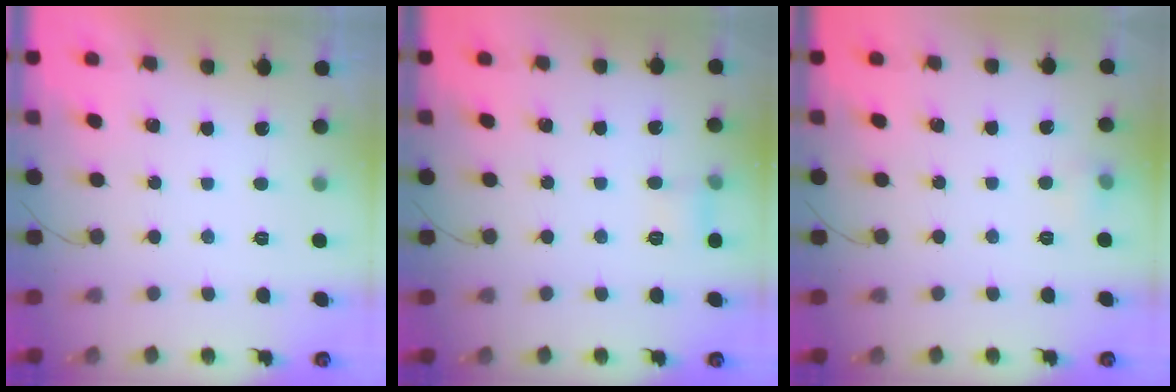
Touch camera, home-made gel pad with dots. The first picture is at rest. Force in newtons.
{"total": 4.9, "press": 4.6, "slide": 1.6}
{"total": 8.2, "press": 4.1, "slide": 7.1}